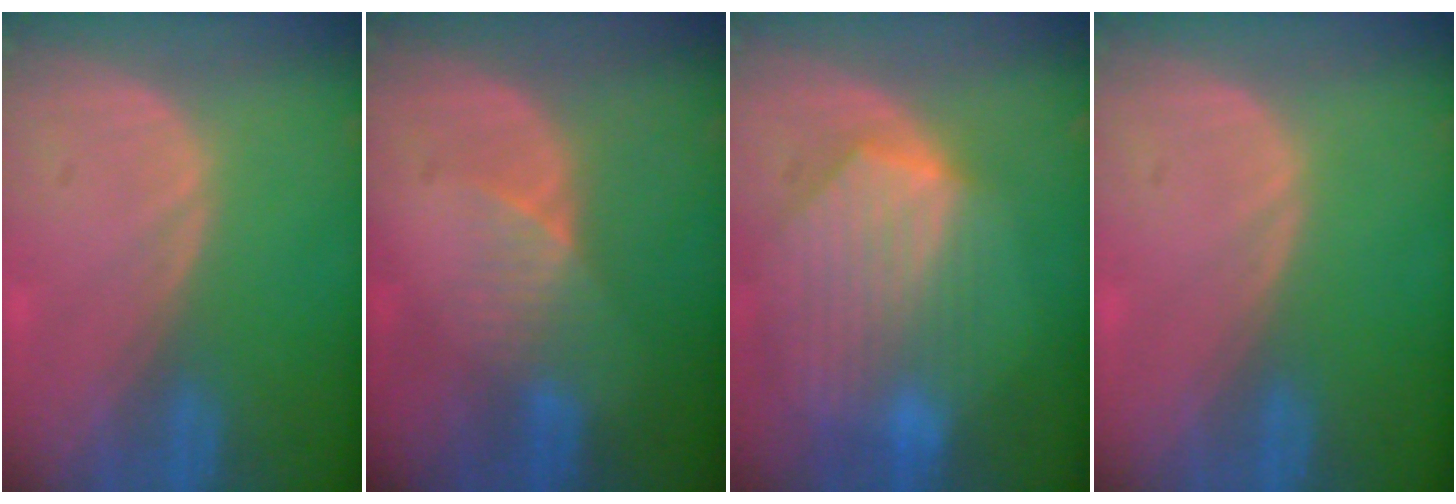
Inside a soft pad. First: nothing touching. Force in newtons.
{"total": 3.6, "press": 3.3, "slide": 1.4}
{"total": 9.5, "press": 8.4, "slide": 4.6}
{"total": 0.0}